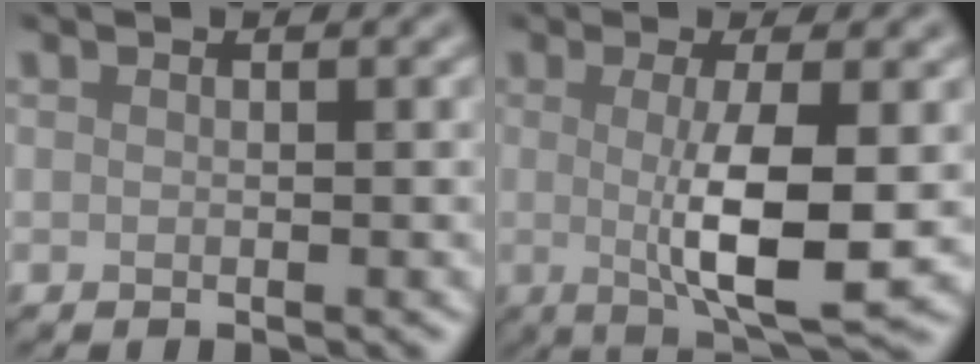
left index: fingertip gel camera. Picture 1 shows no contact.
{"total": 6.5, "force": [-0.3, 1.3, 6.4], "torque": [-0.105, -0.010, -0.002]}